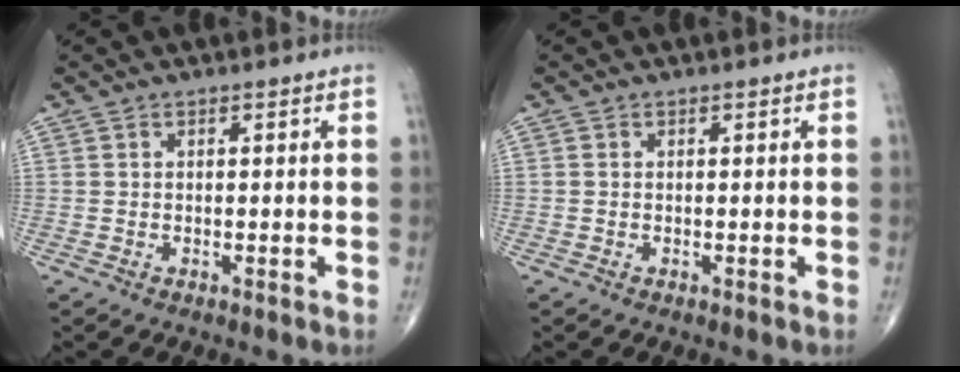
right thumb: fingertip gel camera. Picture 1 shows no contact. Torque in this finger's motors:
{"motor_torque": [0.07, 0.19, -0.27, -0.20, 0.01]}